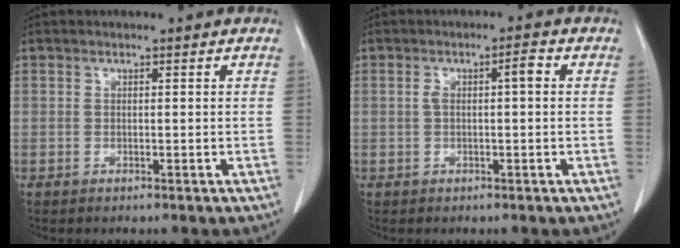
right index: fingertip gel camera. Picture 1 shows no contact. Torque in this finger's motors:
{"motor_torque": [0.20, -0.08, 0.09, 0.03]}